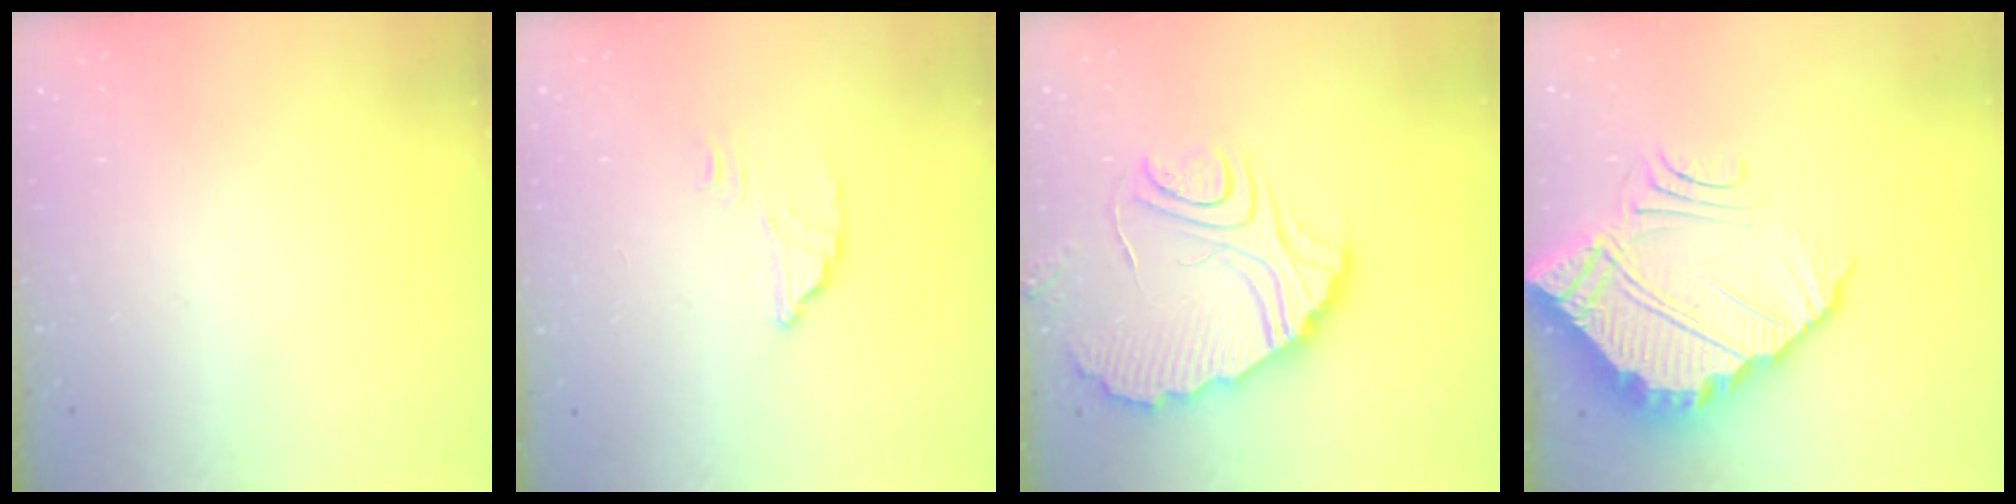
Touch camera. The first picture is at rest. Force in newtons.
{"total": 2.4, "press": 2.4, "slide": 0.1}
{"total": 11.0, "press": 11.0, "slide": 1.0}
{"total": 8.7, "press": 8.7, "slide": 0.2}